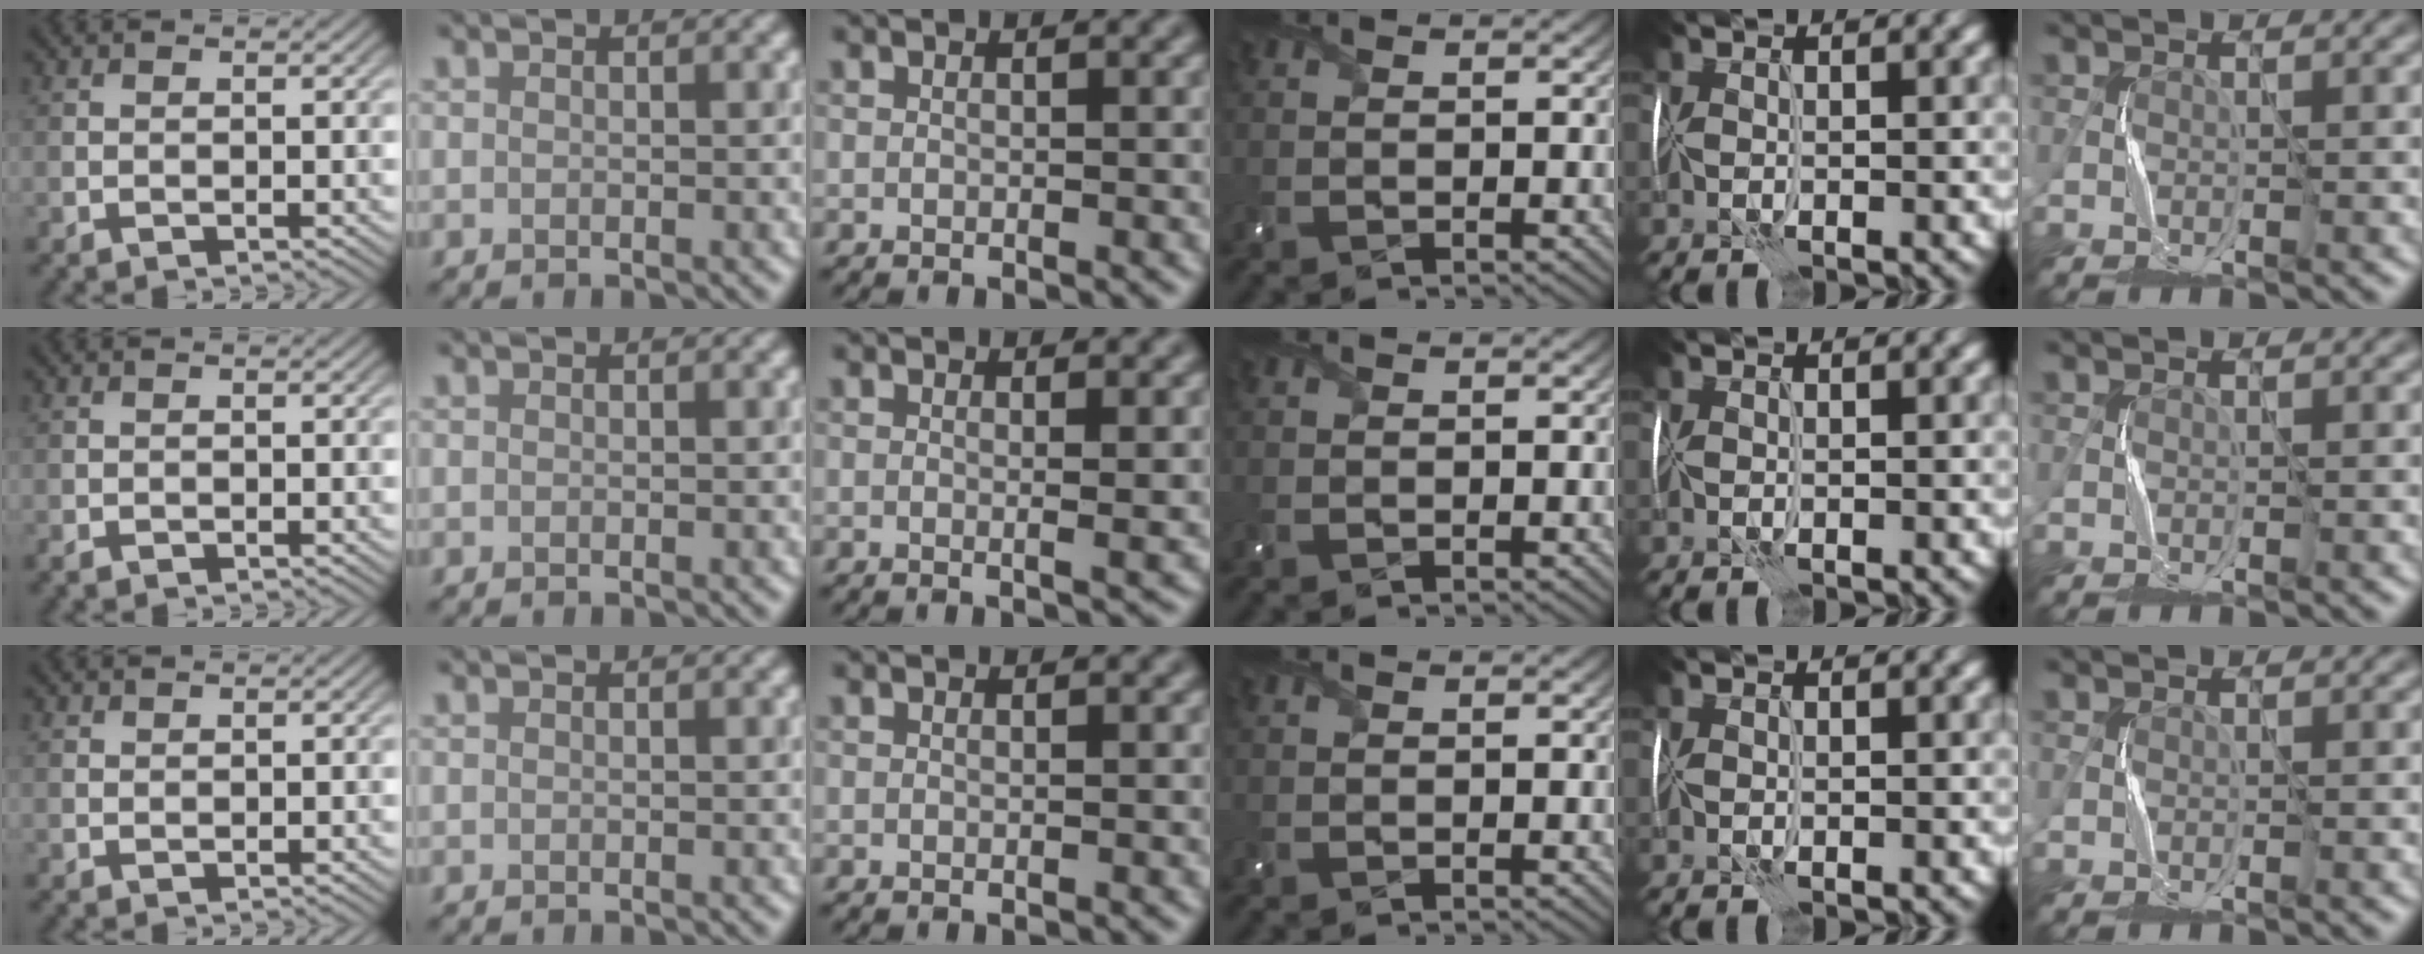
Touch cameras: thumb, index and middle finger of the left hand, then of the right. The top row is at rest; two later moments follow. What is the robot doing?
{"motion": "wrap", "object": "cellophane"}